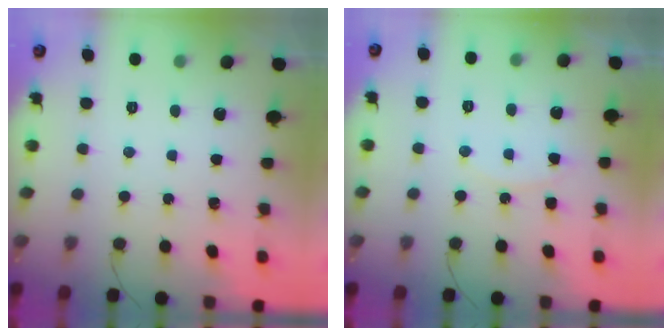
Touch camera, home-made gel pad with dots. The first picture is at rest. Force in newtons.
{"total": 7.2, "press": 7.2, "slide": 0.4}